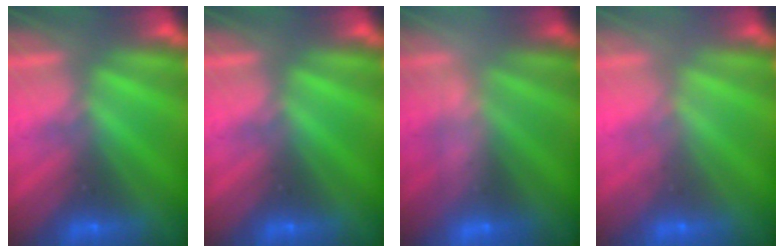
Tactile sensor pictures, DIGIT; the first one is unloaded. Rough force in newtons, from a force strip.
{"total": 0.0}
{"total": 2.5}
{"total": 1.8}